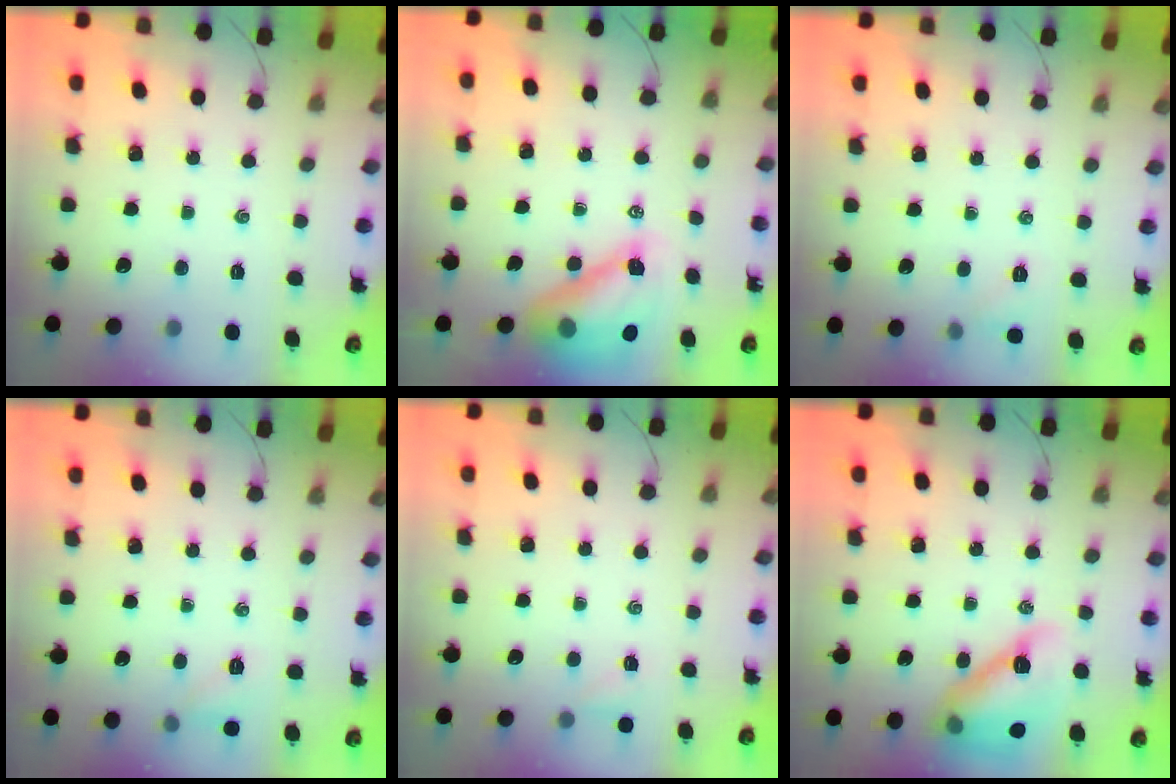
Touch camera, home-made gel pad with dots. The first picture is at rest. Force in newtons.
{"total": 12.5, "press": 11.9, "slide": 4.0}
{"total": 3.8, "press": 3.7, "slide": 1.1}
{"total": 5.6, "press": 5.5, "slide": 1.4}
{"total": 1.7, "press": 1.7, "slide": 0.5}
{"total": 15.7, "press": 15.1, "slide": 4.2}